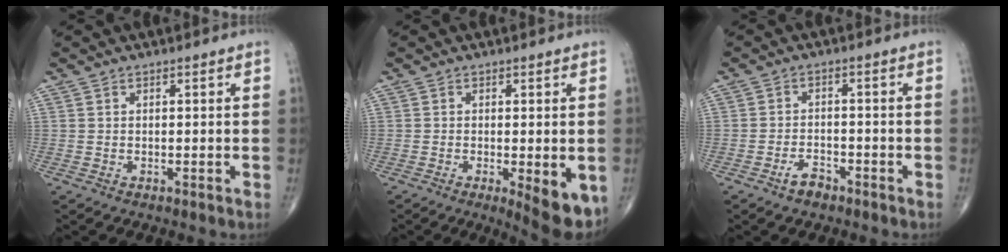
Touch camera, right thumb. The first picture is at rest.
{"total": 7.7, "force": [-2.3, 2.3, 6.9], "torque": [-0.089, -0.018, -0.030]}
{"total": 3.2, "force": [-2.3, 1.6, 1.6], "torque": [-0.026, 0.013, -0.039]}